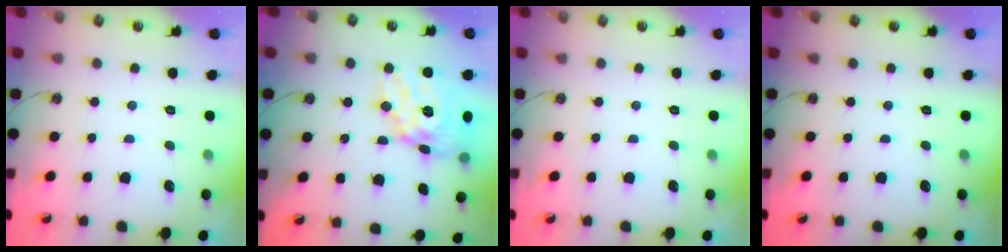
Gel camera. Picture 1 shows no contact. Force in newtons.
{"total": 21.6, "press": 21.5, "slide": 2.1}
{"total": 0.0}
{"total": 0.0}